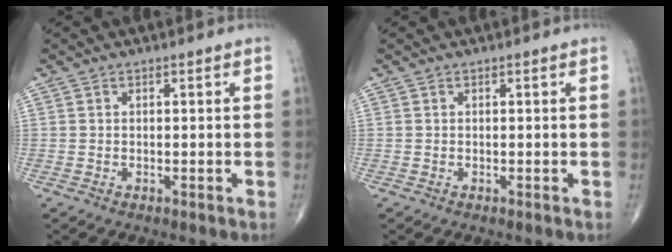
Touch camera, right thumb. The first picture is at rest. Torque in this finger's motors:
{"motor_torque": [0.00, 0.00, 0.00, 0.00, 0.00]}